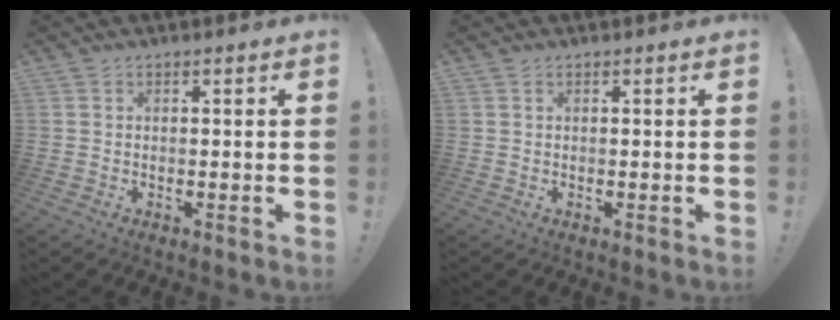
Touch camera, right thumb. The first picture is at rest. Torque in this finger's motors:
{"motor_torque": [-0.02, -0.12, -0.08, 0.19, 0.00]}